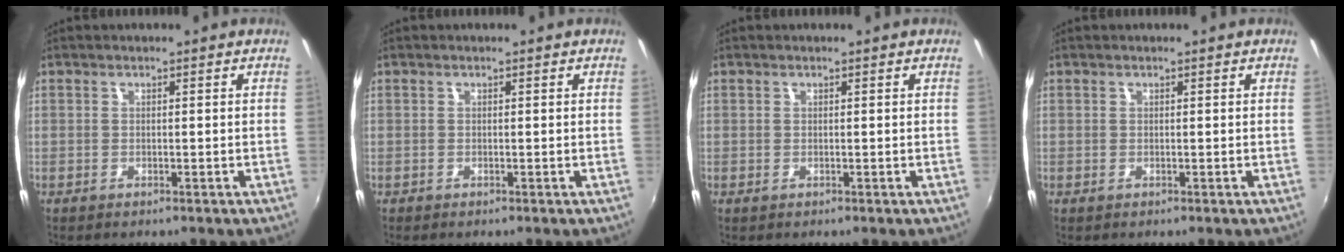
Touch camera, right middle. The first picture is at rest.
{"total": 0.0}
{"total": 0.0}
{"total": 0.0}